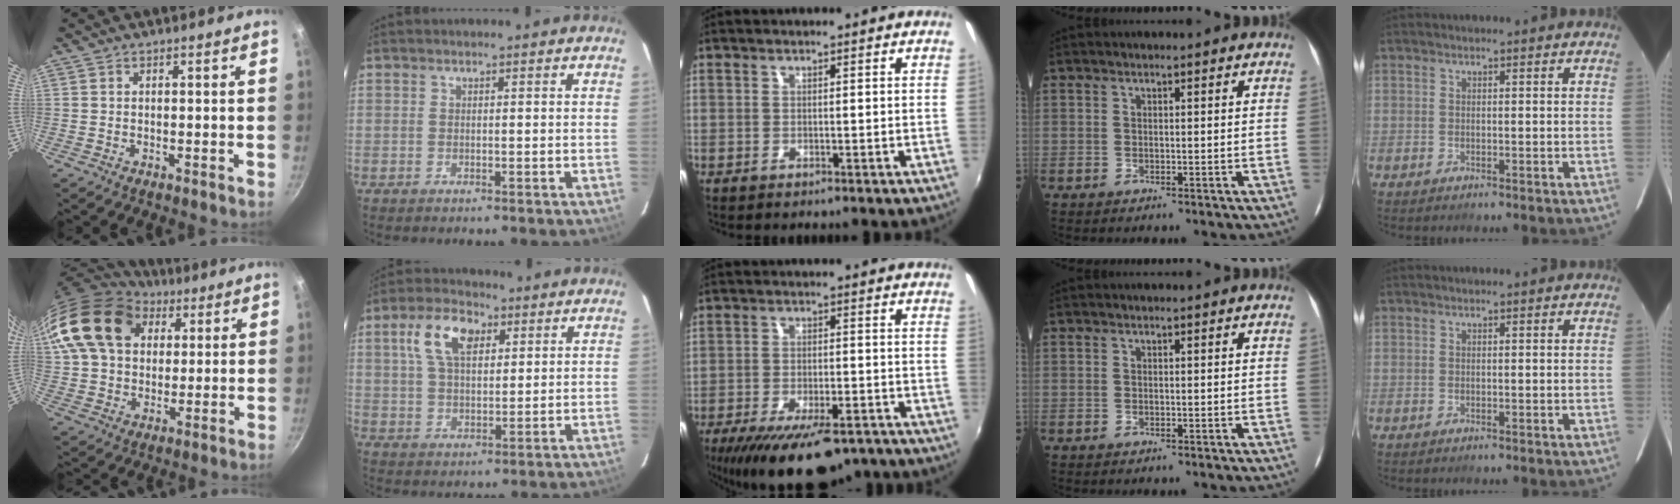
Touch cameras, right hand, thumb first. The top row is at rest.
{"thumb": {"total": 21.4, "force": [7.4, 15.5, 12.7], "torque": [-0.232, 0.012, 0.128]}, "index": {"total": 9.8, "force": [4.1, 5.3, 7.2], "torque": [-0.141, 0.026, 0.076]}, "middle": {"total": 18.0, "force": [-12.7, 6.9, 10.8], "torque": [-0.210, -0.039, -0.183]}}